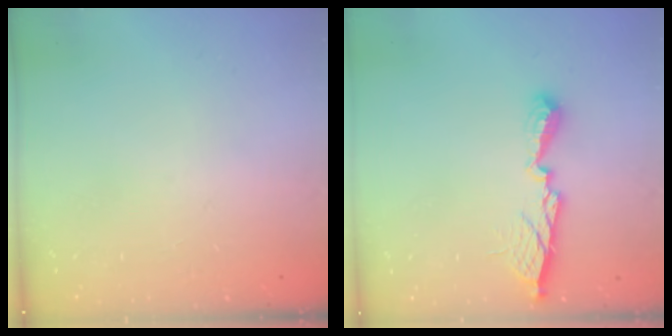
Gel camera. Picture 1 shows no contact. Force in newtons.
{"total": 10.6, "press": 10.6, "slide": 0.6}